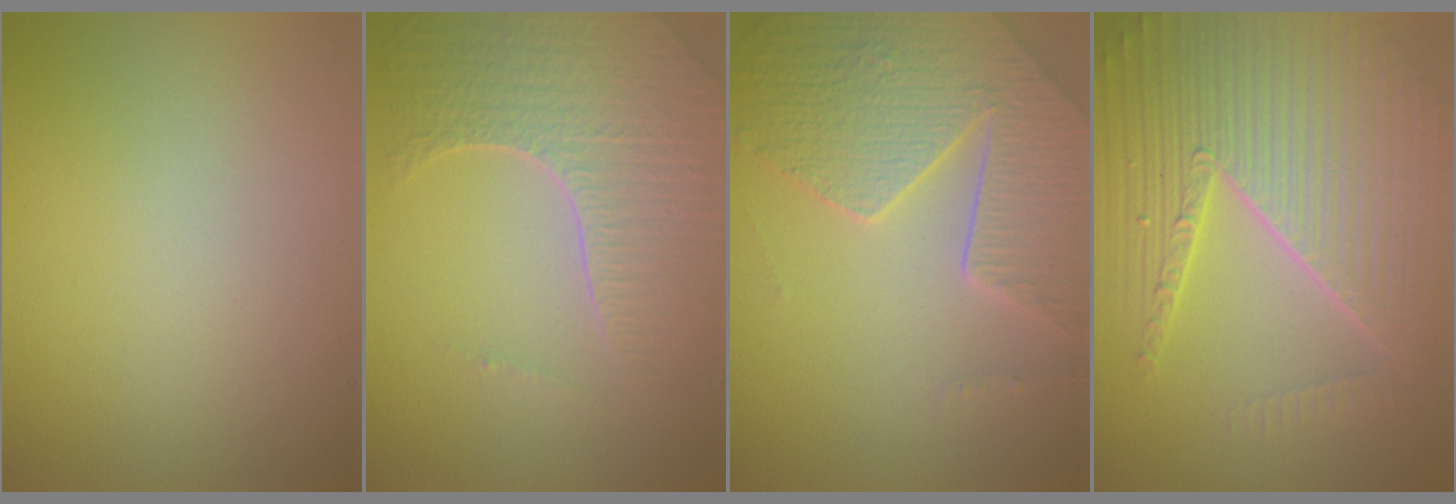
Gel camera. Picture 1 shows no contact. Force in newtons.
{"total": 6.4, "press": 5.0, "slide": 4.0}
{"total": 7.5, "press": 5.6, "slide": 5.0}
{"total": 10.2, "press": 6.5, "slide": 7.8}